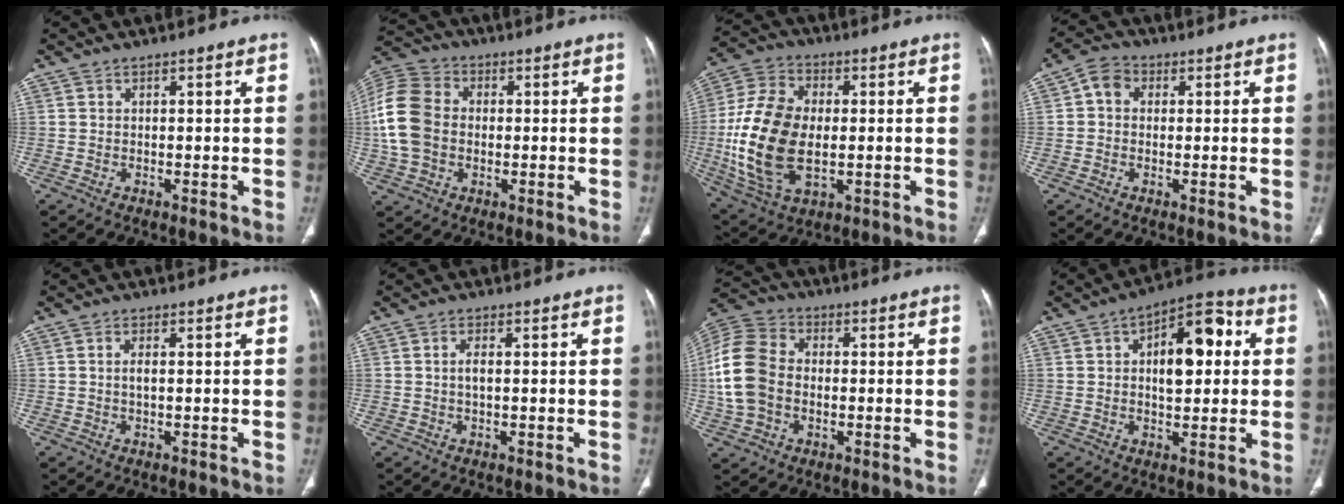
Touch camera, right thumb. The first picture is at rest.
{"total": 13.2, "force": [0.0, 10.0, 8.6], "torque": [-0.176, 0.024, -0.007]}
{"total": 19.7, "force": [-1.3, 11.7, 15.8], "torque": [-0.324, 0.001, -0.016]}
{"total": 4.5, "force": [0.7, 3.7, 2.5], "torque": [-0.028, 0.013, 0.001]}
{"total": 1.7, "force": [0.1, 0.6, 1.6], "torque": [-0.036, 0.000, 0.000]}
{"total": 2.2, "force": [0.1, 0.9, 2.0], "torque": [-0.042, 0.001, -0.001]}
{"total": 14.1, "force": [-0.6, 10.4, 9.5], "torque": [-0.192, 0.026, -0.016]}
{"total": 13.2, "force": [2.5, 6.8, 11.0], "torque": [-0.128, 0.022, 0.029]}